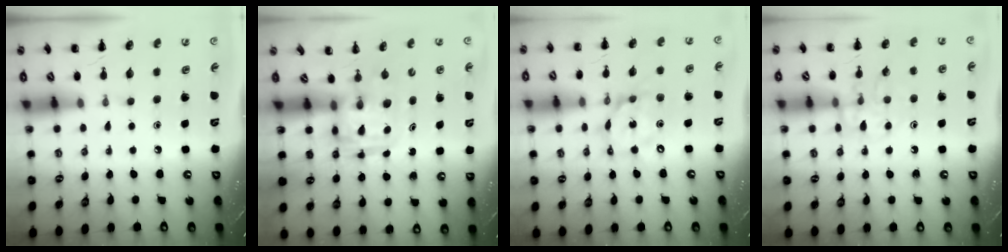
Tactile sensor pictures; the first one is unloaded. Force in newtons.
{"total": 3.2, "press": 3.2, "slide": 0.3}
{"total": 12.0, "press": 11.6, "slide": 3.0}
{"total": 11.7, "press": 11.7, "slide": 0.8}